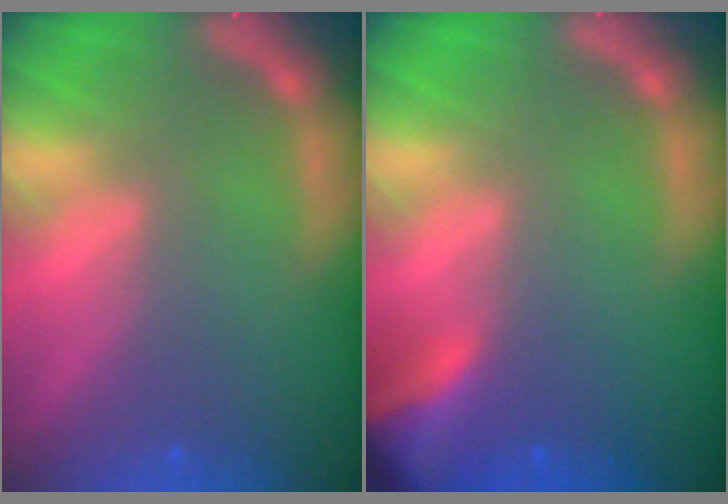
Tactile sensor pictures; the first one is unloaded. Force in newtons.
{"total": 5.9}